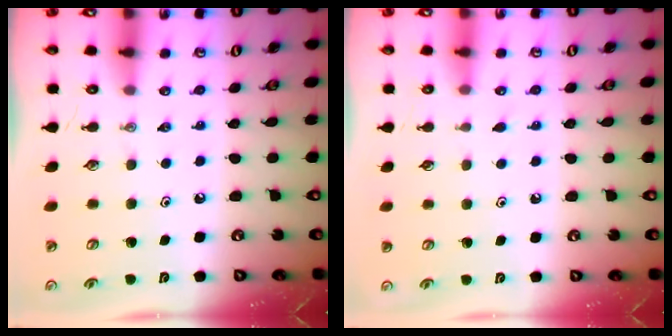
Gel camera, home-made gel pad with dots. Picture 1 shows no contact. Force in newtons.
{"total": 1.4, "press": 1.4, "slide": 0.2}